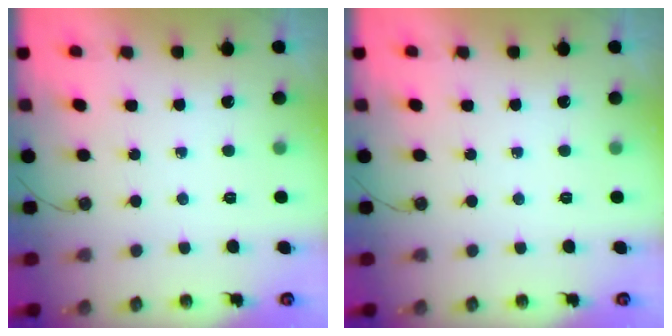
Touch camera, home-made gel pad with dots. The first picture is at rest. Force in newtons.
{"total": 0.0}